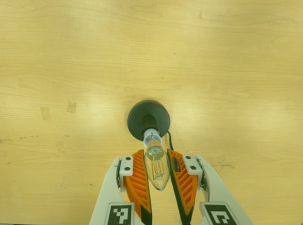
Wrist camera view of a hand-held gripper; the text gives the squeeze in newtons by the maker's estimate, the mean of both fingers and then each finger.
{"total": 12.8, "left": 13.8, "right": 11.8}